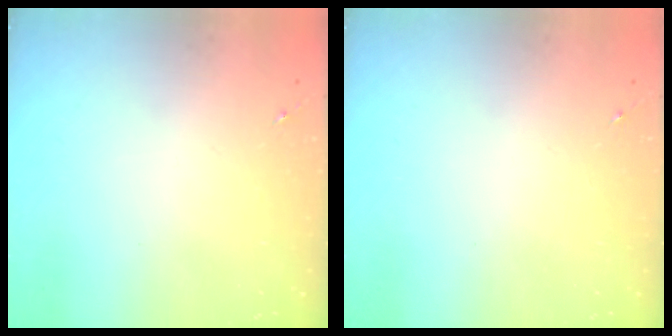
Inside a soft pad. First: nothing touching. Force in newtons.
{"total": 0.0}